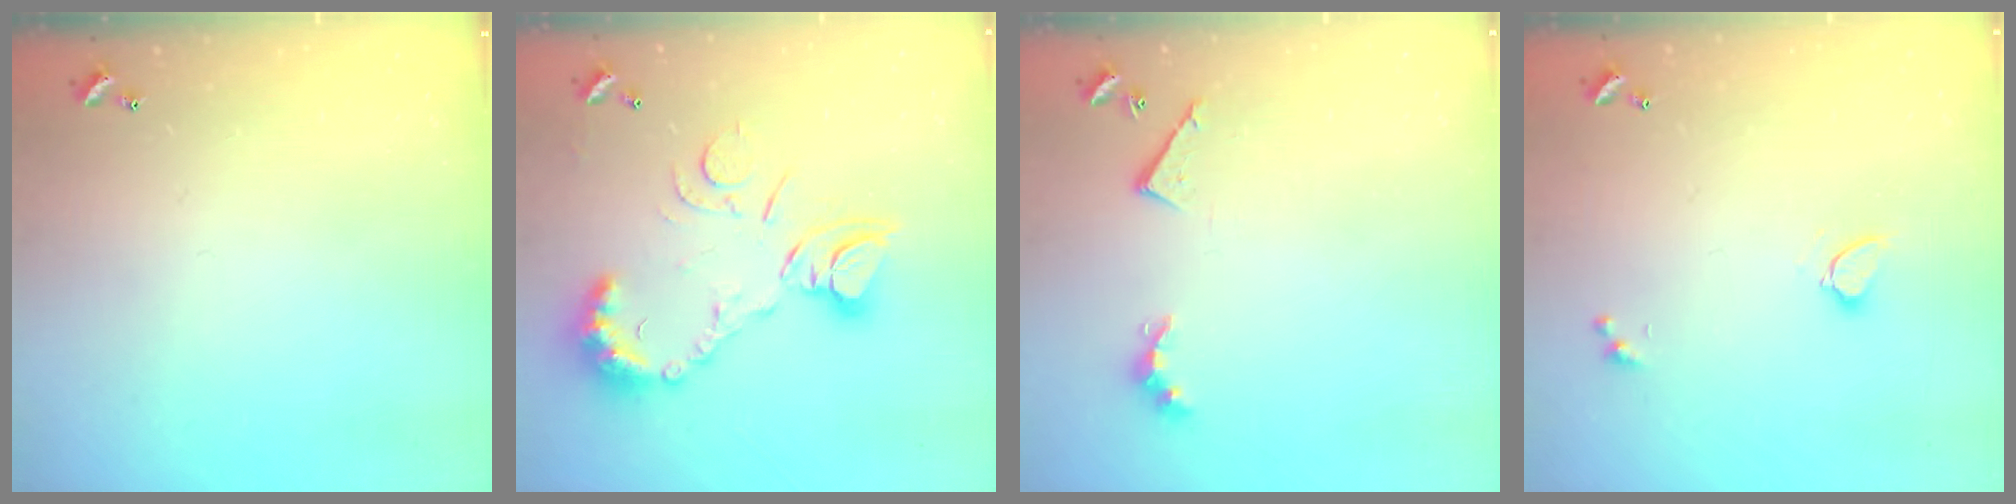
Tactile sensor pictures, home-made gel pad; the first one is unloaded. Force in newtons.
{"total": 13.9, "press": 13.8, "slide": 1.5}
{"total": 4.5, "press": 4.5, "slide": 0.8}
{"total": 1.2, "press": 1.2, "slide": 0.3}